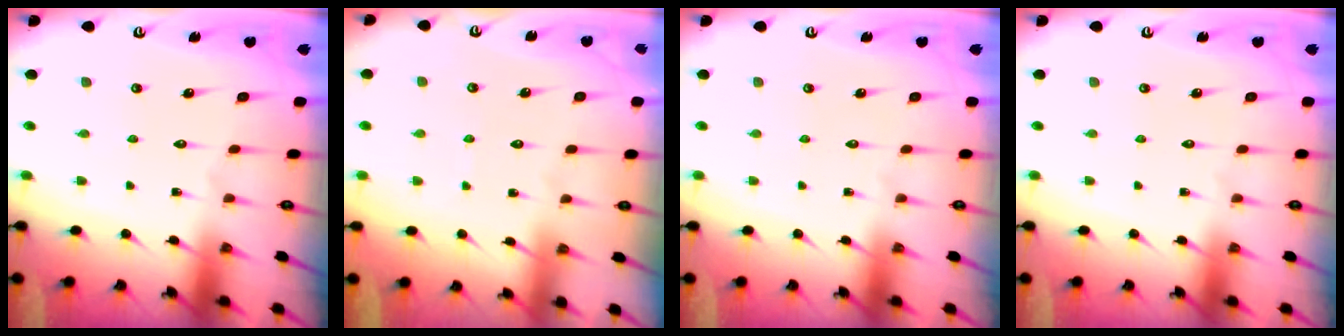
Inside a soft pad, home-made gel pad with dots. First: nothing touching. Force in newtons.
{"total": 2.0, "press": 2.0, "slide": 0.3}
{"total": 0.0}
{"total": 0.0}